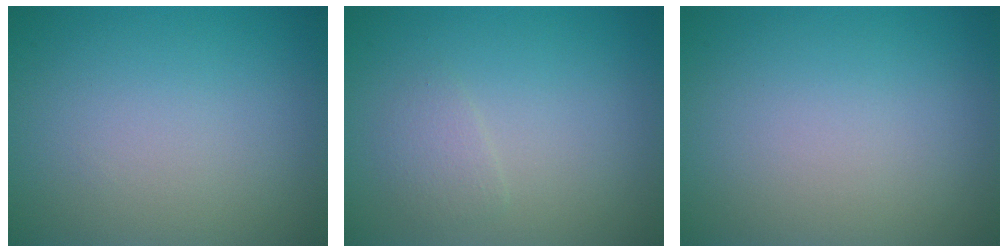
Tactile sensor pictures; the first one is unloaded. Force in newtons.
{"total": 1.3, "press": 1.2, "slide": 0.0}
{"total": 0.0}